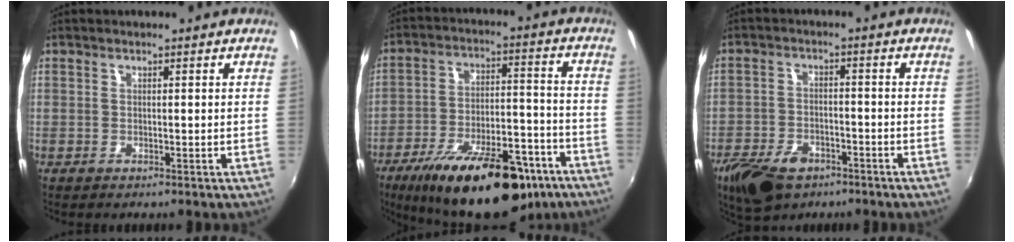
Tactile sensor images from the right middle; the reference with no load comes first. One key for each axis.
{"total": 24.6, "fx": -16.6, "fy": 9.1, "fz": 15.7, "tx": -0.258, "ty": -0.015, "tz": -0.236}
{"total": 11.9, "fx": -7.6, "fy": 6.6, "fz": 6.3, "tx": -0.156, "ty": -0.019, "tz": -0.133}